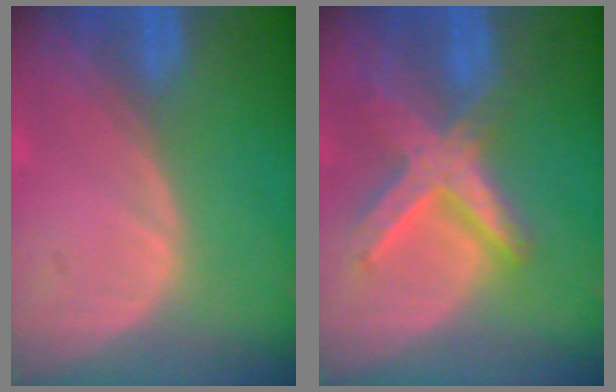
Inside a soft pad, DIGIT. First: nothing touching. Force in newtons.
{"total": 8.3, "press": 7.2, "slide": 4.2}